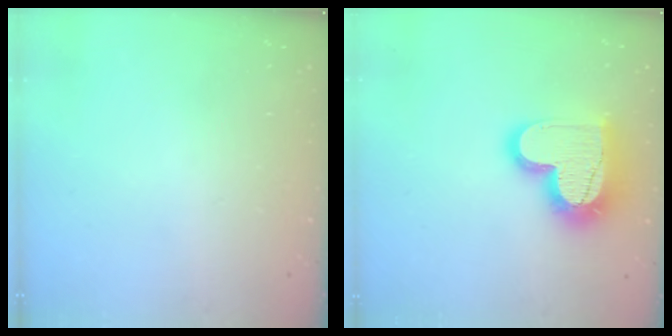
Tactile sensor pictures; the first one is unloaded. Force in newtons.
{"total": 18.1, "press": 18.1, "slide": 1.4}